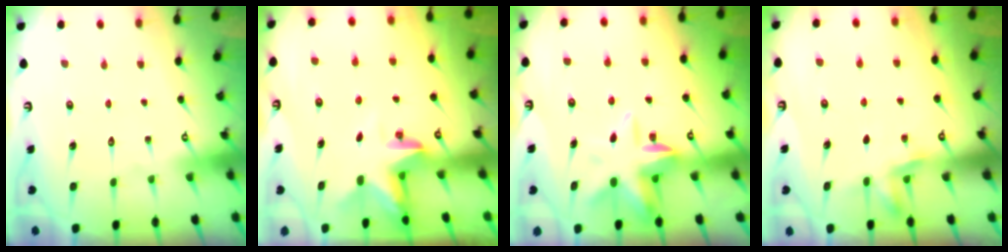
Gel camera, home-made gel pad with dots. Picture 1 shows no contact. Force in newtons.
{"total": 2.9, "press": 2.9, "slide": 0.2}
{"total": 8.3, "press": 8.1, "slide": 1.5}
{"total": 3.4, "press": 3.4, "slide": 0.6}